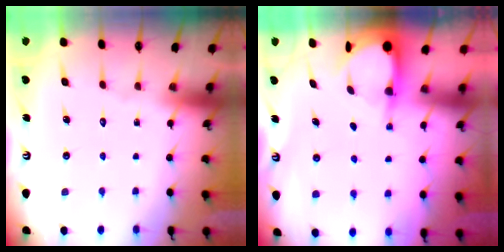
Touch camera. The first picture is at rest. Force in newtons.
{"total": 3.9, "press": 3.9, "slide": 0.3}